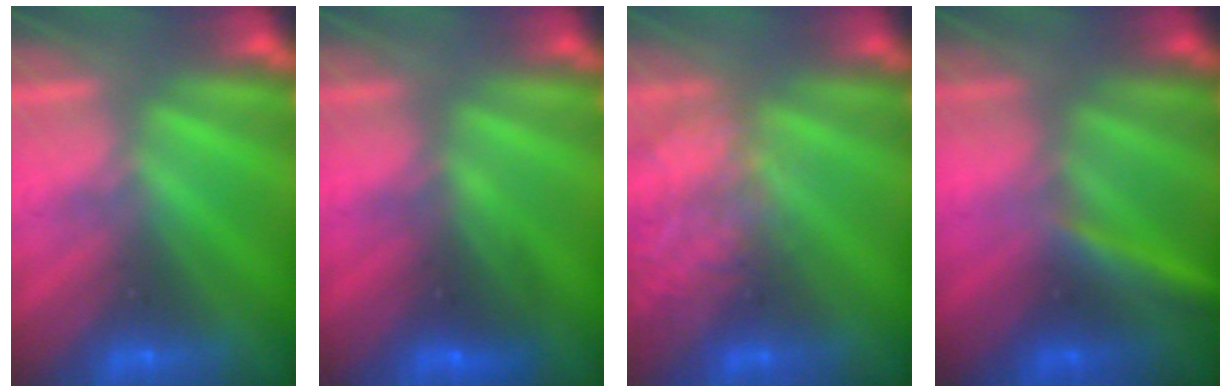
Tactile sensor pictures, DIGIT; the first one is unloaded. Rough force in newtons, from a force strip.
{"total": 2.7}
{"total": 2.0}
{"total": 2.9}